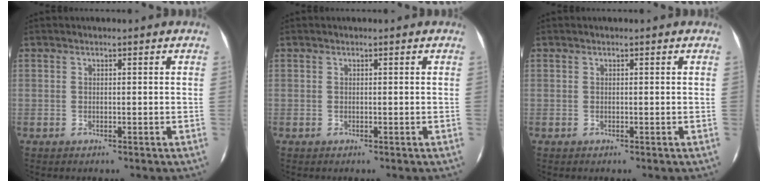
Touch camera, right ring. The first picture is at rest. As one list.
[{"total": 0.0}, {"total": 0.0}]